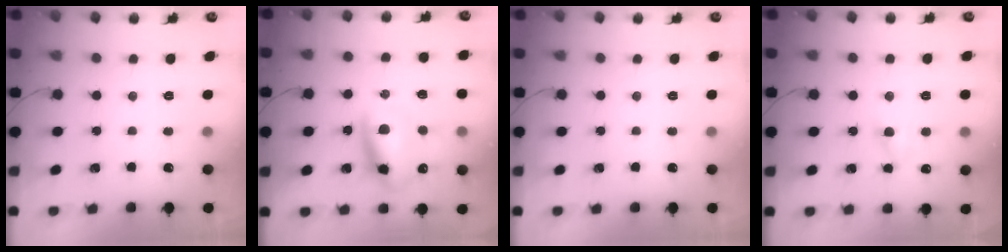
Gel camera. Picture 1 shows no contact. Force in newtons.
{"total": 13.6, "press": 13.2, "slide": 3.3}
{"total": 0.0}
{"total": 5.0, "press": 4.7, "slide": 1.4}